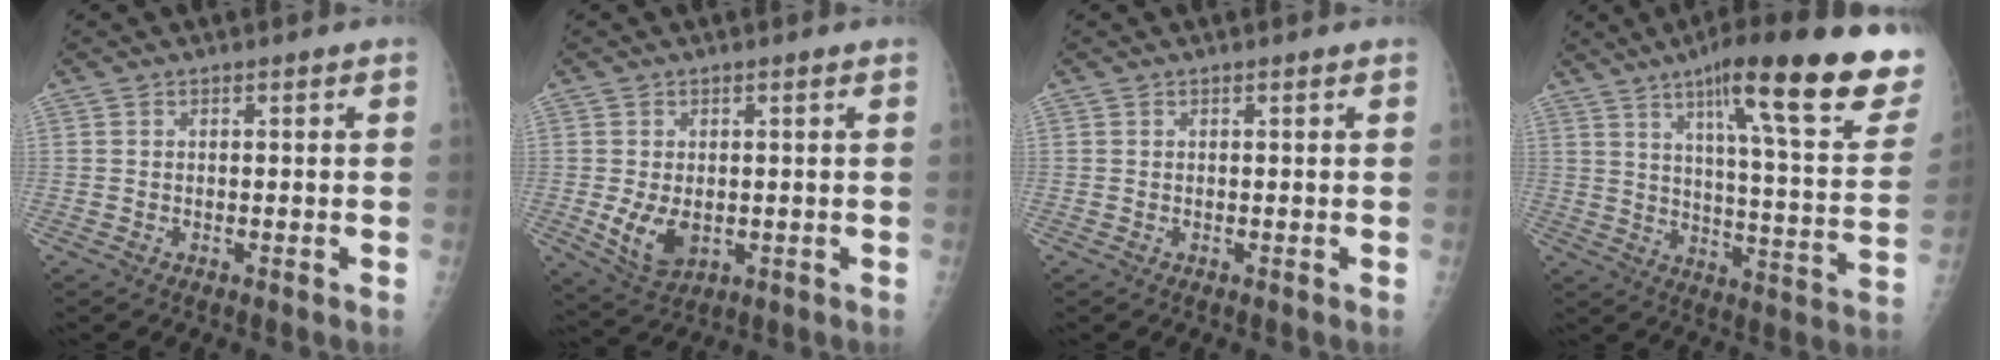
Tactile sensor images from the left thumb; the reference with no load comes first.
{"total": 6.2, "force": [-0.6, 3.9, 4.7], "torque": [-0.079, -0.015, 0.004]}
{"total": 0.0}
{"total": 27.7, "force": [16.5, 4.9, 21.7], "torque": [-0.280, -0.048, 0.233]}